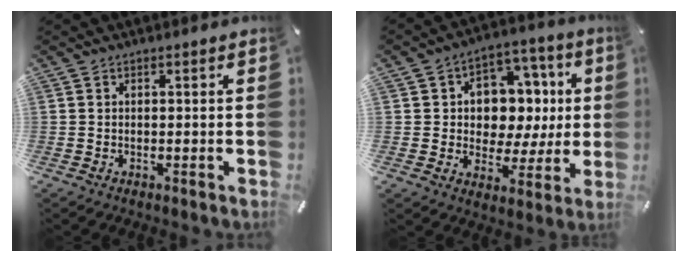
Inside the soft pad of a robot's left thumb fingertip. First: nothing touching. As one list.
[{"total": 10.9, "force": [1.3, 9.8, 4.6], "torque": [-0.053, -0.019, 0.033]}]